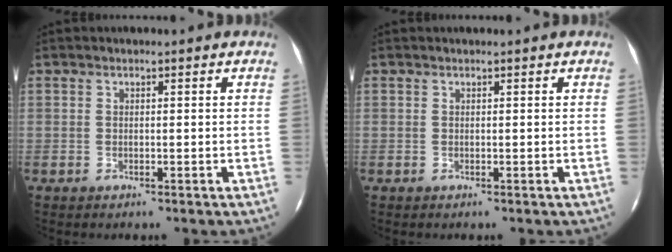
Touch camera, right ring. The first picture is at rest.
{"total": 0.0}